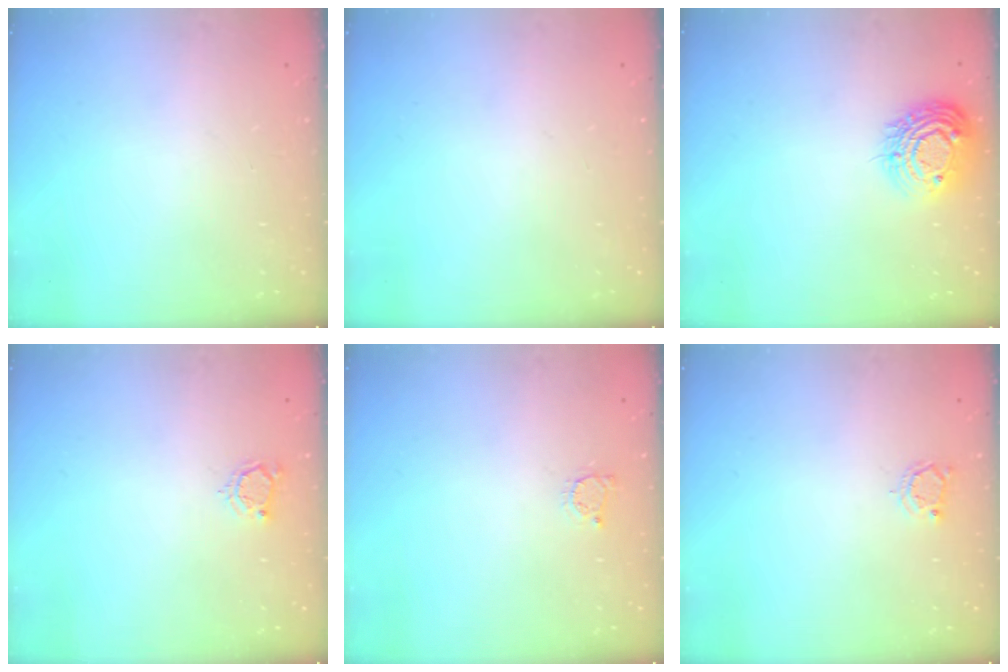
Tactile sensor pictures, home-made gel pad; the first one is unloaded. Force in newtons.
{"total": 0.0}
{"total": 12.9, "press": 12.9, "slide": 0.9}
{"total": 3.6, "press": 3.6, "slide": 0.5}
{"total": 2.4, "press": 2.4, "slide": 0.3}
{"total": 3.0, "press": 3.0, "slide": 0.3}